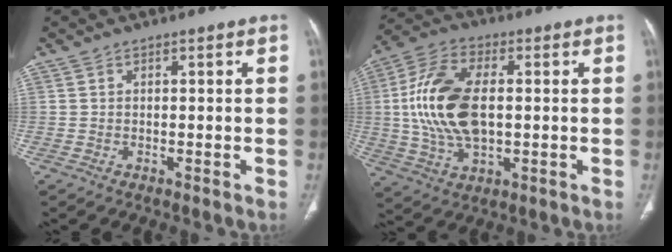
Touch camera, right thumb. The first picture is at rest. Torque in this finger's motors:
{"motor_torque": [-0.68, 1.44, 1.38, 0.27, 0.24]}